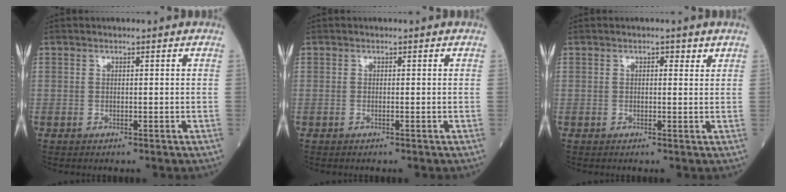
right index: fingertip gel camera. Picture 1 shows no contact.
{"total": 0.0}
{"total": 1.2, "force": [0.7, 0.6, 0.7], "torque": [-0.006, 0.003, 0.007]}